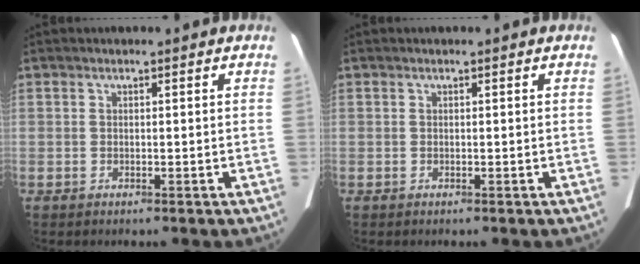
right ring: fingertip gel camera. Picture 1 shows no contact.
{"total": 0.0}